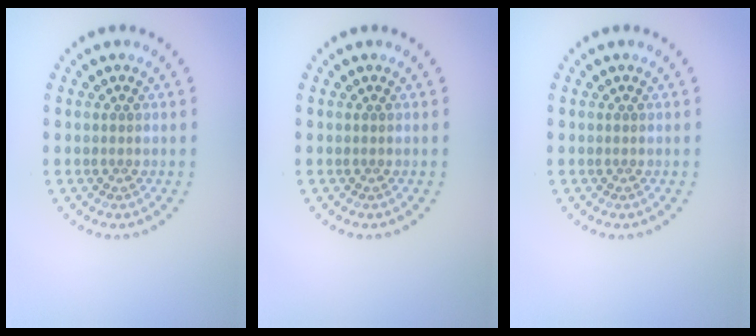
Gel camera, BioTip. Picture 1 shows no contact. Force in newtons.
{"total": 0.0}
{"total": 0.0}